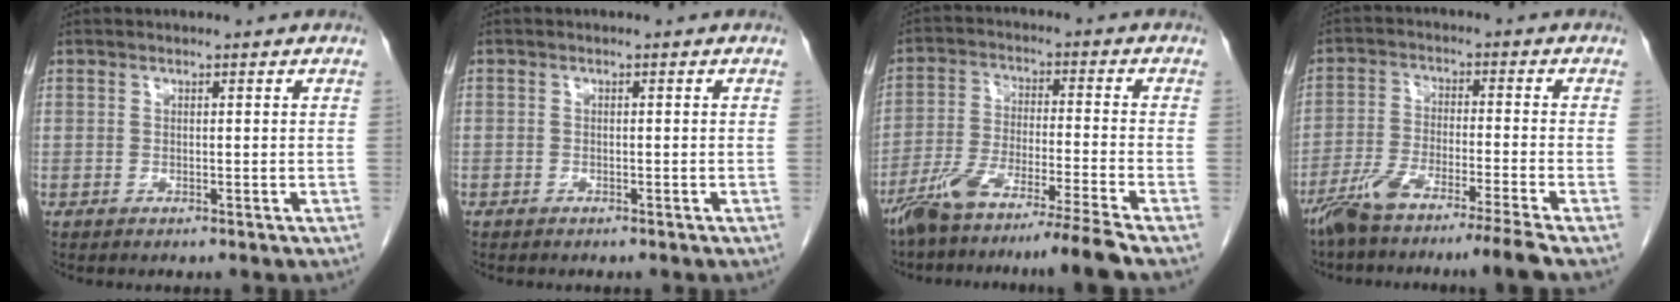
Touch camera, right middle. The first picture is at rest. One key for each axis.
{"total": 0.7, "fx": -0.5, "fy": 0.5, "fz": 0.0, "tx": -0.008, "ty": 0.003, "tz": -0.010}
{"total": 11.6, "fx": -9.6, "fy": -2.1, "fz": 6.2, "tx": -0.099, "ty": -0.024, "tz": -0.164}
{"total": 9.9, "fx": -7.8, "fy": -1.4, "fz": 5.9, "tx": -0.100, "ty": -0.024, "tz": -0.135}